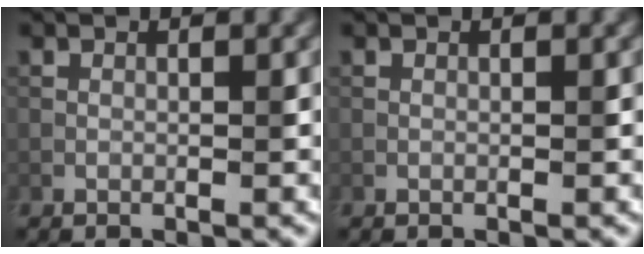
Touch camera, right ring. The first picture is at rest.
{"total": 0.0}